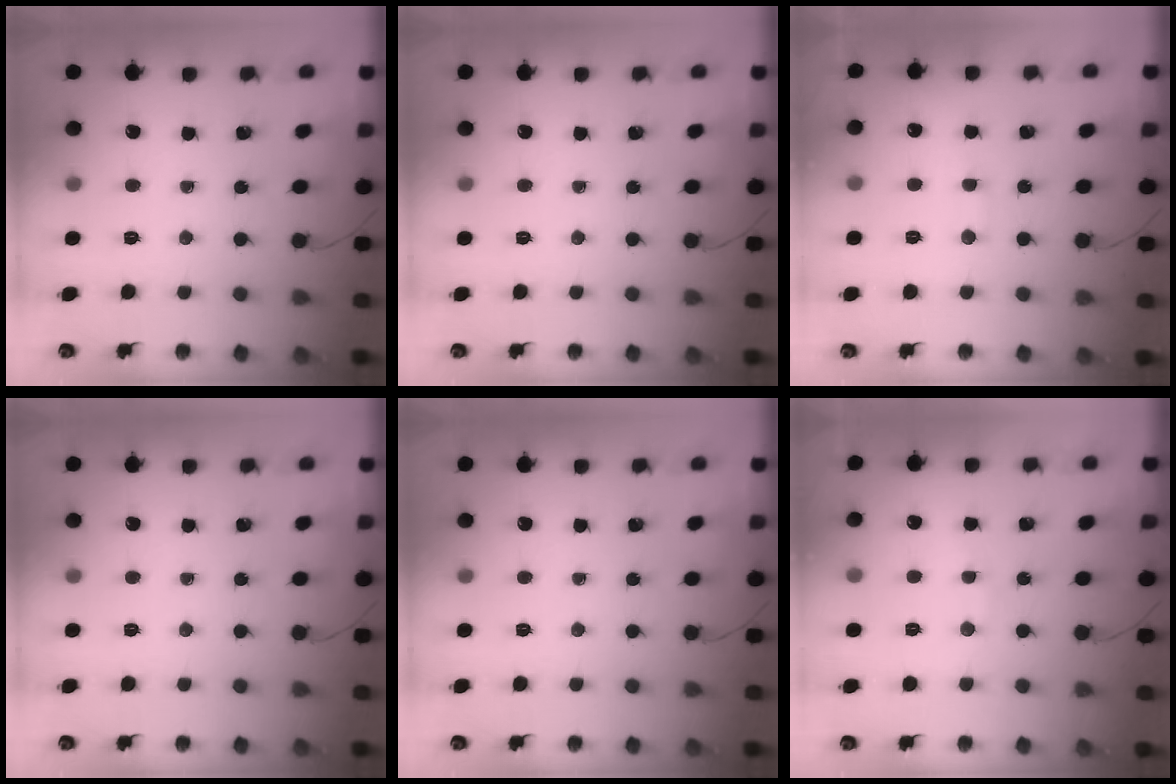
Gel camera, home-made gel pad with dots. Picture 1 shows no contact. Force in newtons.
{"total": 0.0}
{"total": 7.2, "press": 7.1, "slide": 1.2}
{"total": 0.0}
{"total": 0.0}
{"total": 5.7, "press": 5.6, "slide": 1.0}